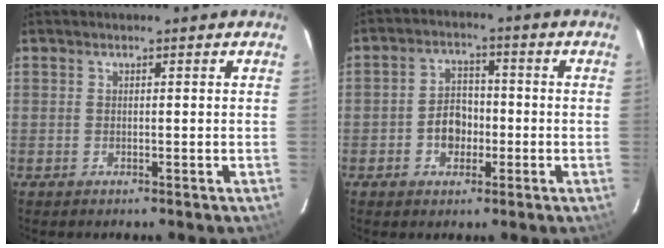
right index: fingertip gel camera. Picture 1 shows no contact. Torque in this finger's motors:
{"motor_torque": [0.96, -0.18, 0.17, 0.04]}